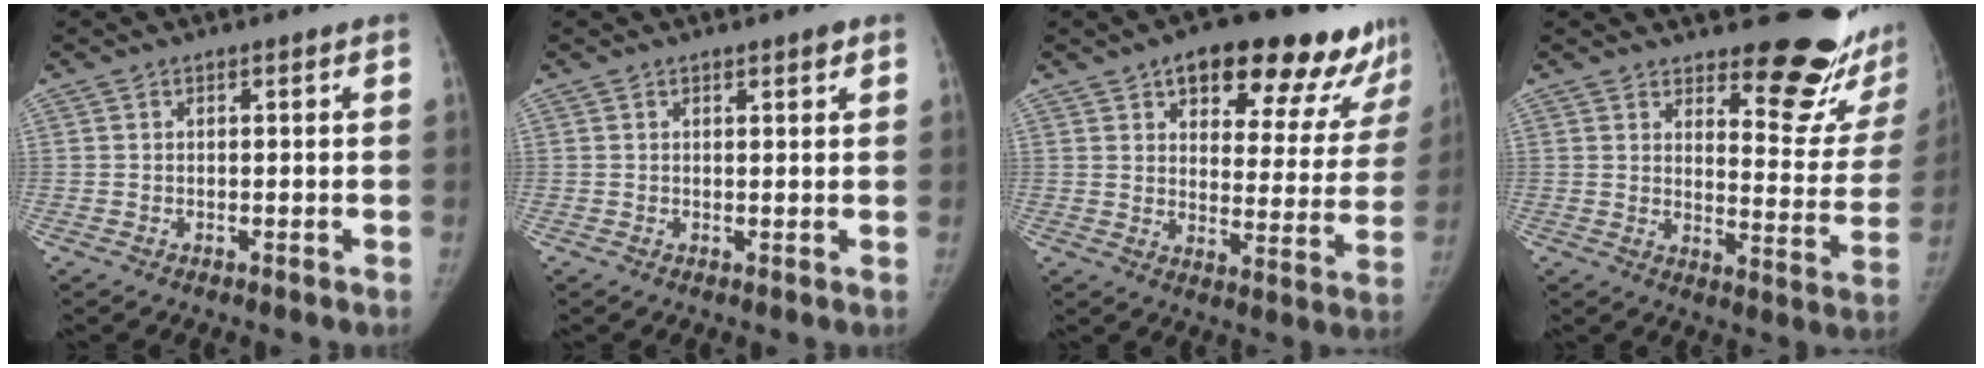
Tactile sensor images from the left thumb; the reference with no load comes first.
{"total": 1.2, "force": [0.9, 0.3, 0.8], "torque": [-0.009, -0.005, 0.012]}
{"total": 21.1, "force": [14.3, 8.8, 12.8], "torque": [-0.115, -0.054, 0.185]}
{"total": 18.2, "force": [14.3, 6.1, 9.4], "torque": [-0.075, -0.130, 0.174]}